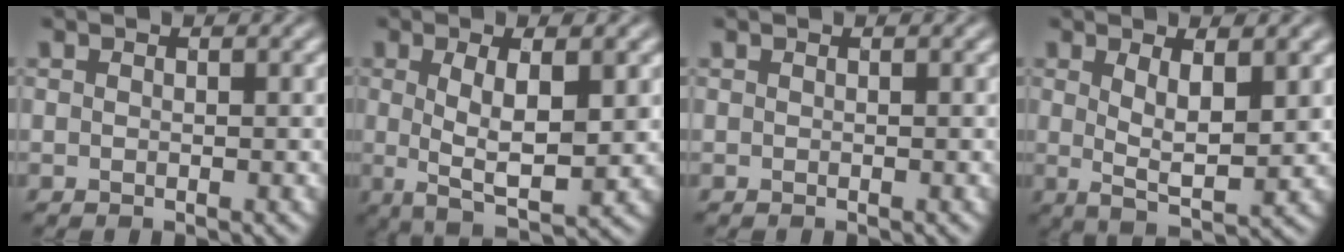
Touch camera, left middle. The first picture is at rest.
{"total": 5.5, "force": [0.3, 1.6, 5.3], "torque": [-0.091, -0.007, 0.003]}
{"total": 0.0}
{"total": 4.1, "force": [1.0, 1.1, 3.8], "torque": [-0.070, -0.012, 0.019]}